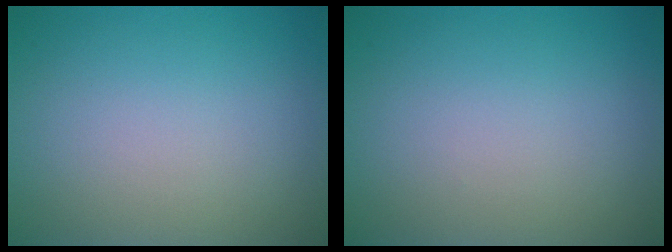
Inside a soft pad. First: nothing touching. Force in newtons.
{"total": 0.0}